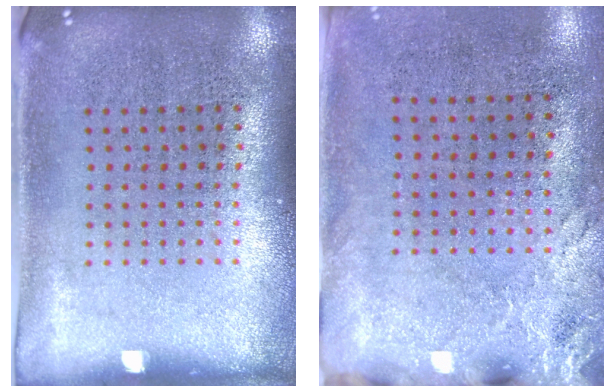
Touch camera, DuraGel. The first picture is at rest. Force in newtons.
{"total": 2.6, "press": 2.1, "slide": 1.5}